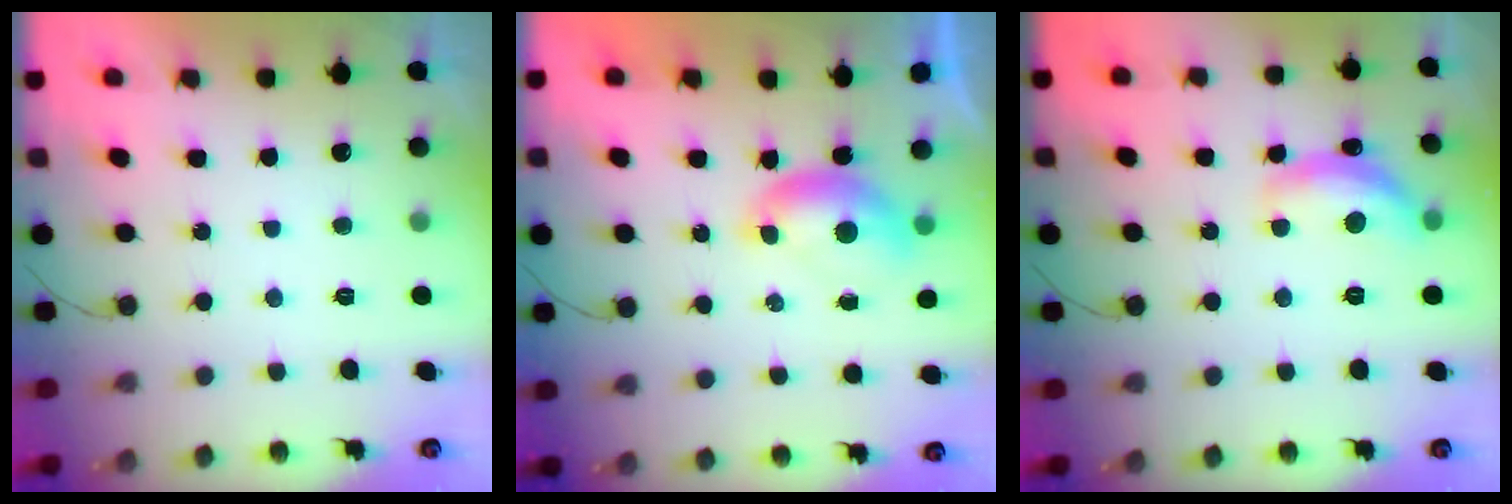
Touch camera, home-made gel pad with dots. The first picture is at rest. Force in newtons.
{"total": 6.3, "press": 6.2, "slide": 0.9}
{"total": 13.9, "press": 13.9, "slide": 0.6}